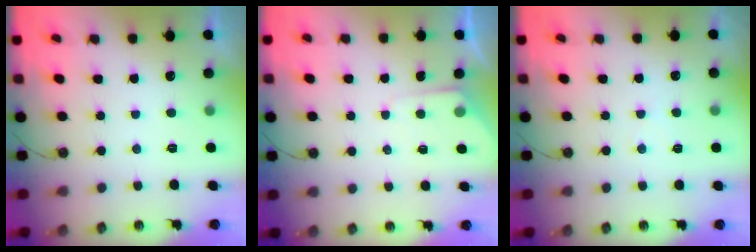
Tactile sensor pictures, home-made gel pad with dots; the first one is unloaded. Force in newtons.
{"total": 3.8, "press": 3.7, "slide": 0.5}
{"total": 3.3, "press": 3.3, "slide": 0.5}